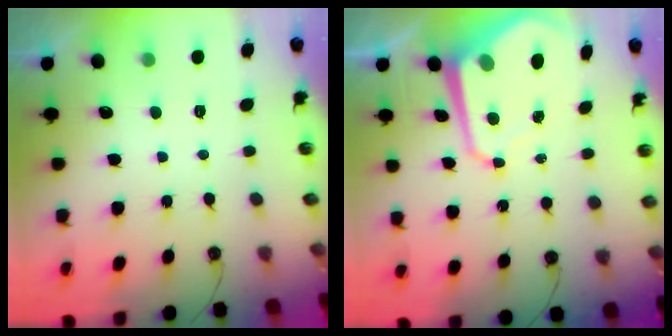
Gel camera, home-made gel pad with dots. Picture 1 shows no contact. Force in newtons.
{"total": 10.3, "press": 10.2, "slide": 1.0}